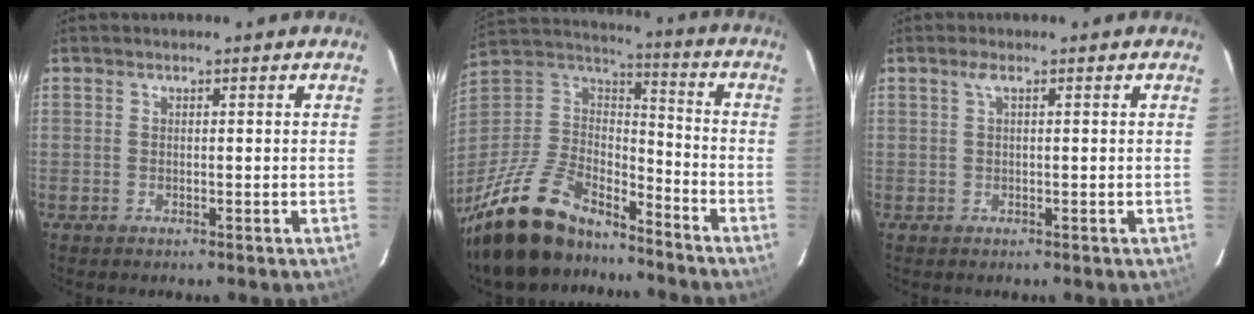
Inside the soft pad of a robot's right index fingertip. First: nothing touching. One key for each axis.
{"total": 24.8, "fx": -18.7, "fy": 10.2, "fz": 12.7, "tx": -0.276, "ty": -0.010, "tz": -0.316}
{"total": 1.3, "fx": 0.4, "fy": -0.2, "fz": 1.2, "tx": -0.019, "ty": 0.005, "tz": 0.008}